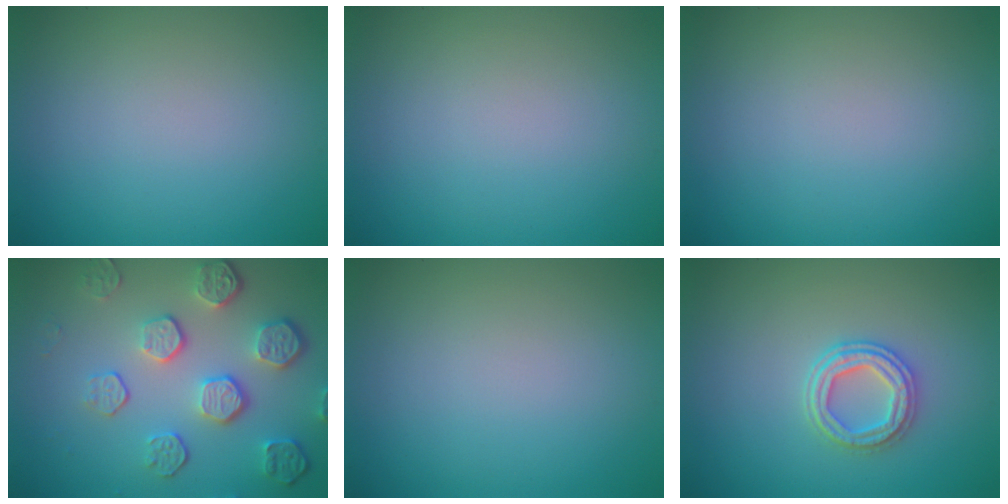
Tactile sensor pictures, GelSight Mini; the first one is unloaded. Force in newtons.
{"total": 0.0}
{"total": 0.0}
{"total": 5.6, "press": 4.1, "slide": 3.9}
{"total": 0.0}
{"total": 3.1, "press": 2.8, "slide": 1.3}